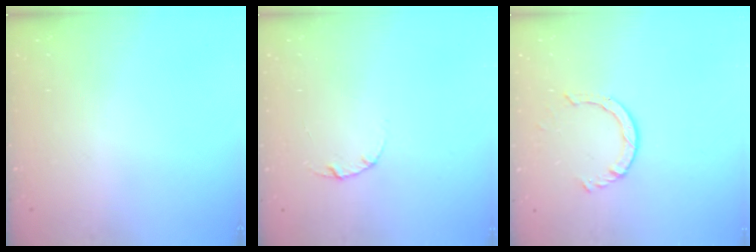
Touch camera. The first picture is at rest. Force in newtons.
{"total": 3.0, "press": 3.0, "slide": 0.4}
{"total": 3.2, "press": 3.2, "slide": 0.3}